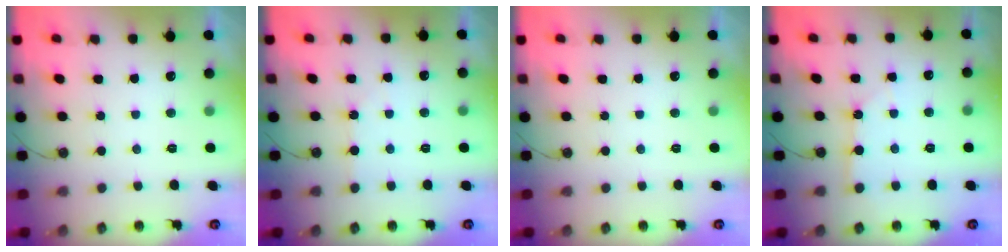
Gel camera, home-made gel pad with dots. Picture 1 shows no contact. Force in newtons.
{"total": 3.3, "press": 3.3, "slide": 0.4}
{"total": 0.0}
{"total": 2.4, "press": 2.4, "slide": 0.3}